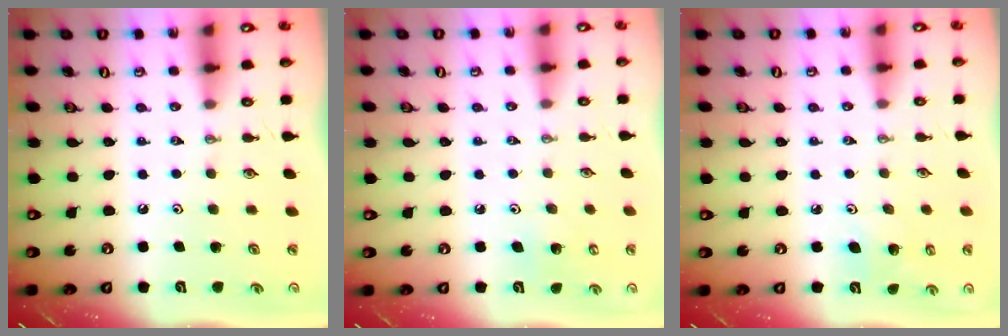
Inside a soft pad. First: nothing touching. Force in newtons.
{"total": 4.4, "press": 4.4, "slide": 0.3}
{"total": 6.3, "press": 6.2, "slide": 1.0}